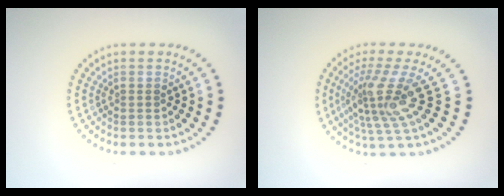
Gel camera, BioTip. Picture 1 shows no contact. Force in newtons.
{"total": 4.4, "press": 3.1, "slide": 3.1}